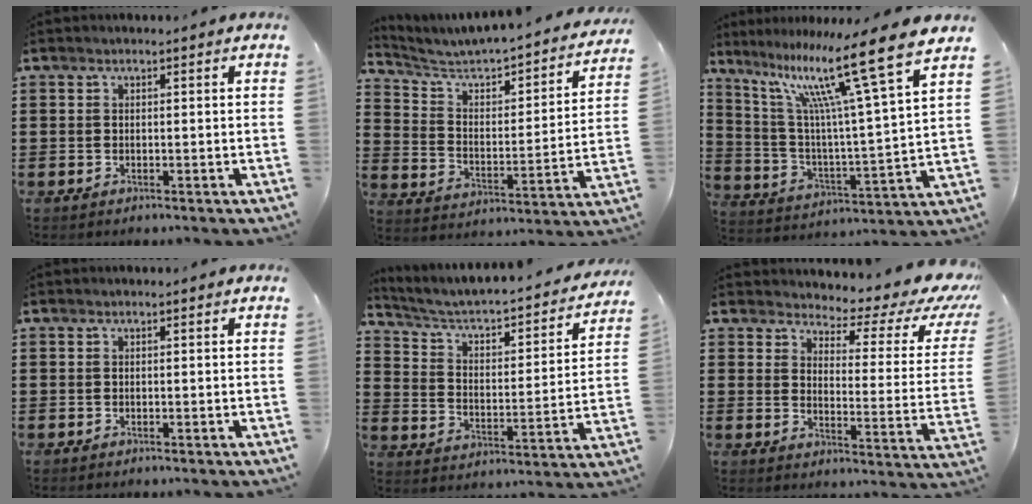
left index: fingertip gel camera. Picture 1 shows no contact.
{"total": 3.5, "force": [2.9, 1.2, 1.6], "torque": [-0.053, -0.034, 0.036]}
{"total": 15.6, "force": [10.6, 0.9, 11.4], "torque": [-0.228, -0.072, 0.162]}
{"total": 0.0}
{"total": 3.5, "force": [2.6, 1.1, 2.0], "torque": [-0.055, -0.030, 0.032]}
{"total": 4.4, "force": [3.5, 1.4, 2.2], "torque": [-0.049, -0.033, 0.053]}